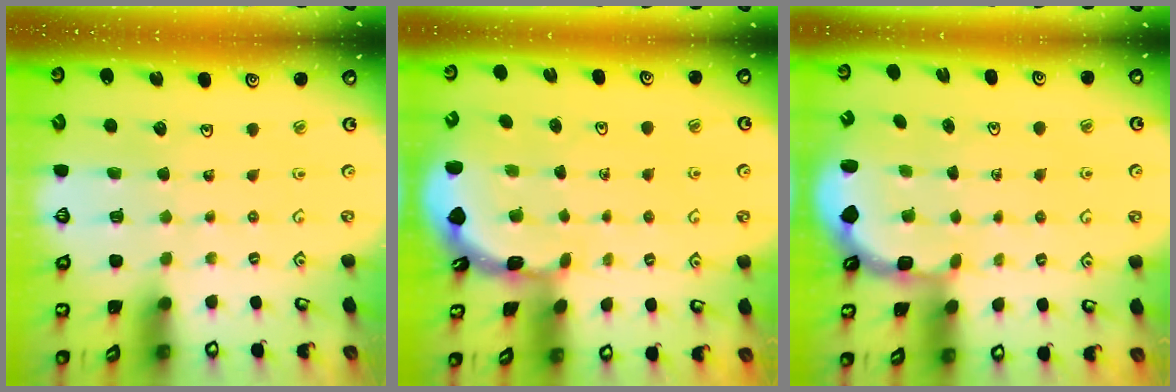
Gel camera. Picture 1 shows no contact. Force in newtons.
{"total": 1.8, "press": 1.8, "slide": 0.1}
{"total": 2.7, "press": 2.0, "slide": 1.7}